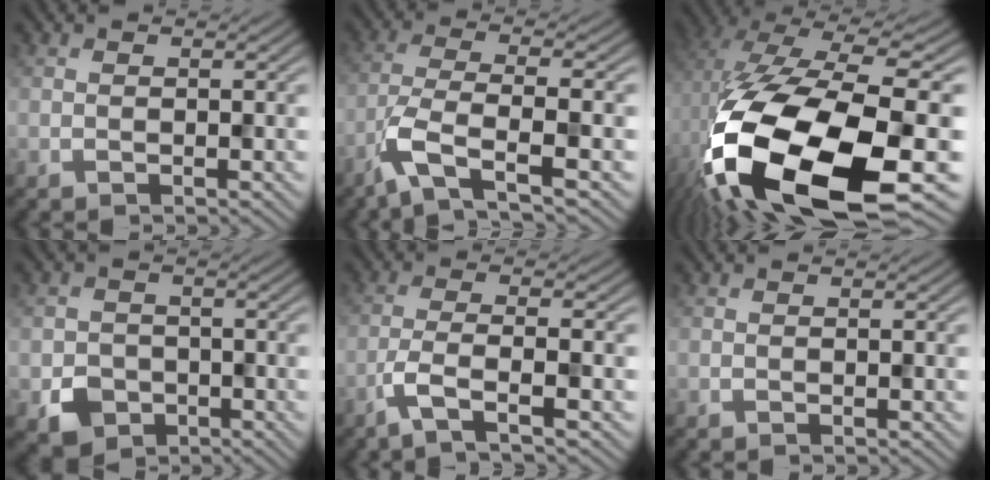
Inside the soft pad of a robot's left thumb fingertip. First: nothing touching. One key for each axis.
{"total": 6.5, "fx": -3.8, "fy": 1.3, "fz": 5.1, "tx": -0.106, "ty": -0.001, "tz": -0.091}
{"total": 20.5, "fx": -7.0, "fy": 9.0, "fz": 17.1, "tx": -0.366, "ty": -0.066, "tz": -0.088}
{"total": 4.4, "fx": -1.9, "fy": 3.6, "fz": 1.6, "tx": -0.032, "ty": -0.013, "tz": -0.038}
{"total": 4.4, "fx": -2.4, "fy": 0.6, "fz": 3.6, "tx": -0.066, "ty": 0.005, "tz": -0.069}
{"total": 0.0}